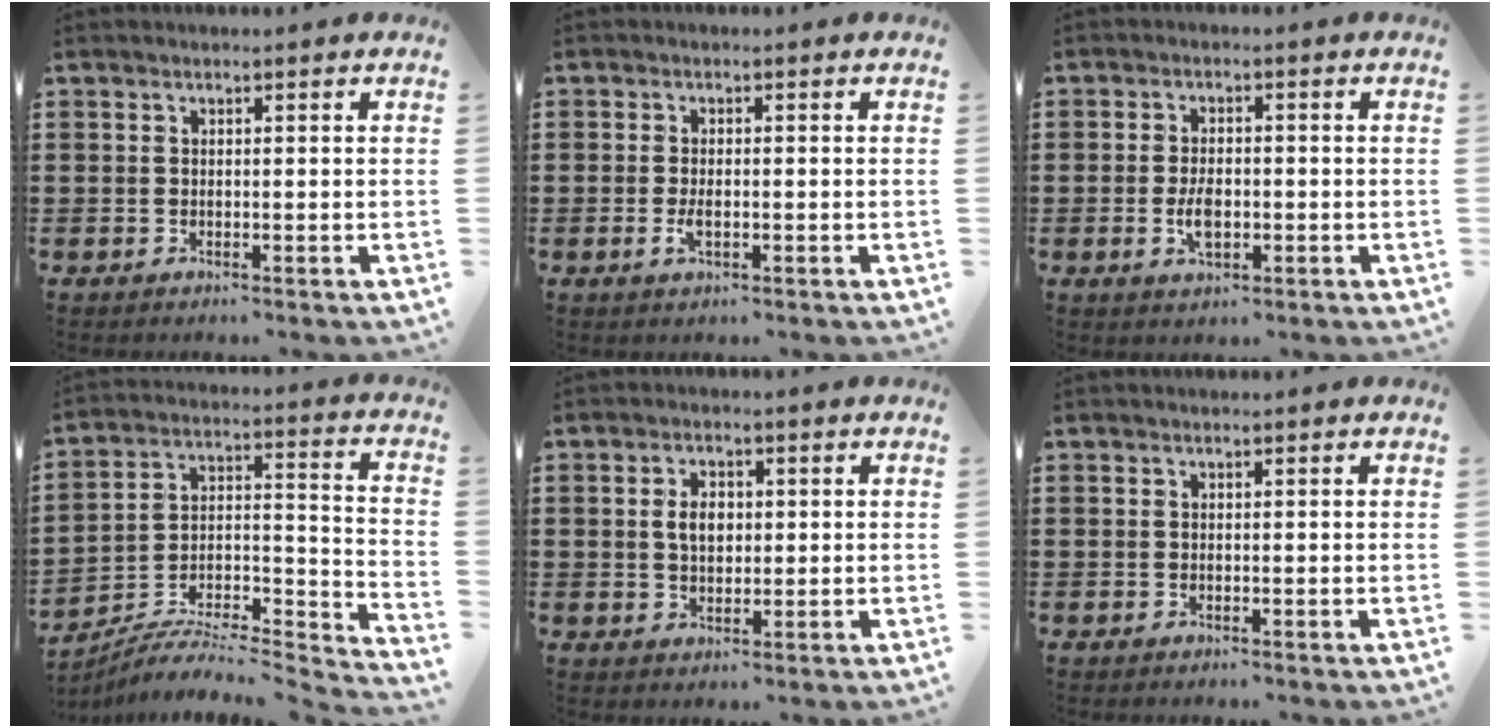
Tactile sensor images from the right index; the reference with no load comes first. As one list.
[{"total": 2.2, "force": [-0.5, 0.7, 2.0], "torque": [-0.044, -0.004, -0.012]}, {"total": 4.1, "force": [-0.9, 2.0, 3.5], "torque": [-0.076, -0.002, -0.020]}, {"total": 5.4, "force": [-4.8, 1.4, 2.1], "torque": [-0.036, -0.006, -0.099]}, {"total": 3.7, "force": [0.4, 2.4, 2.8], "torque": [-0.051, 0.007, 0.003]}, {"total": 0.0}]